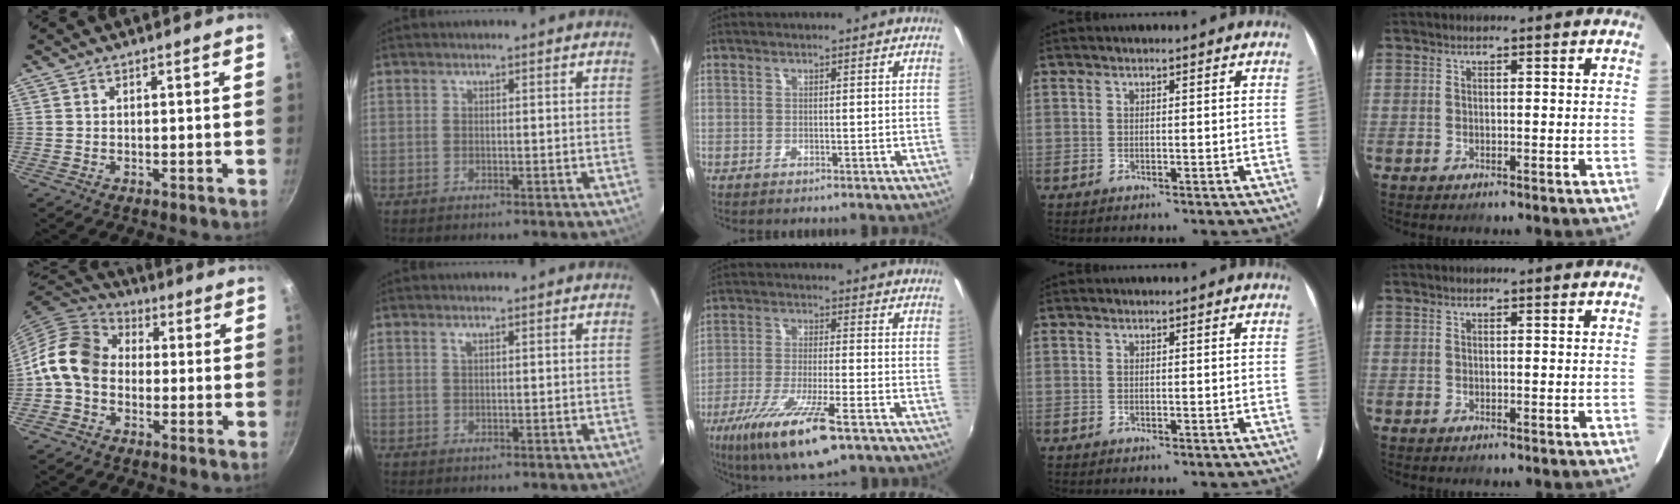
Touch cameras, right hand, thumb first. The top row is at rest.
{"thumb": {"total": 11.2, "force": [-0.8, 8.9, 6.7], "torque": [-0.096, 0.028, -0.040]}, "index": {"total": 0.7, "force": [0.4, 0.1, 0.5], "torque": [-0.010, 0.003, 0.008]}, "middle": {"total": 14.9, "force": [-8.6, 2.8, 11.8], "torque": [-0.235, -0.044, -0.154]}}